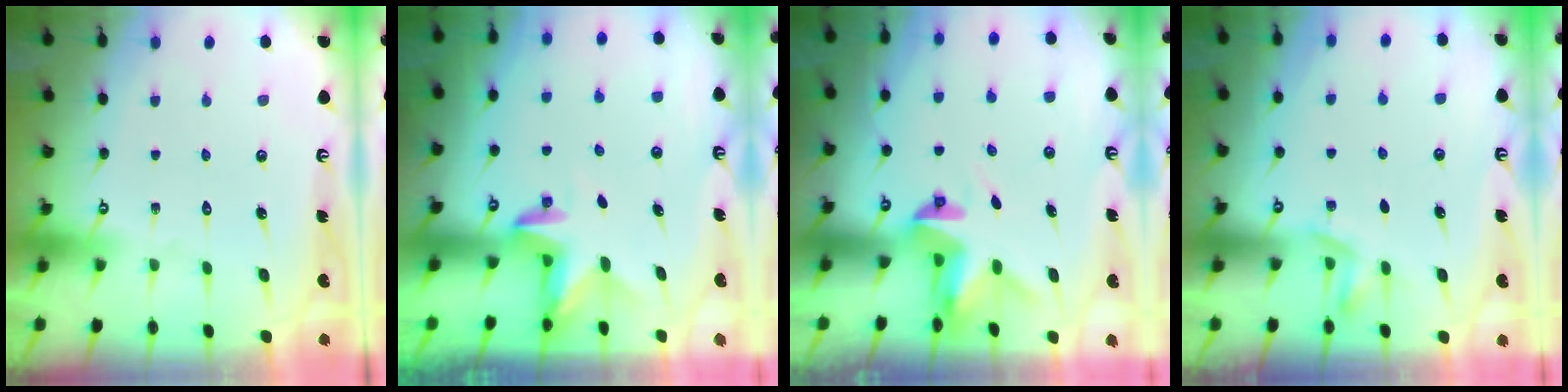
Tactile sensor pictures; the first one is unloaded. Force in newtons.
{"total": 3.3, "press": 3.3, "slide": 0.1}
{"total": 3.9, "press": 3.9, "slide": 0.1}
{"total": 2.9, "press": 2.6, "slide": 1.1}